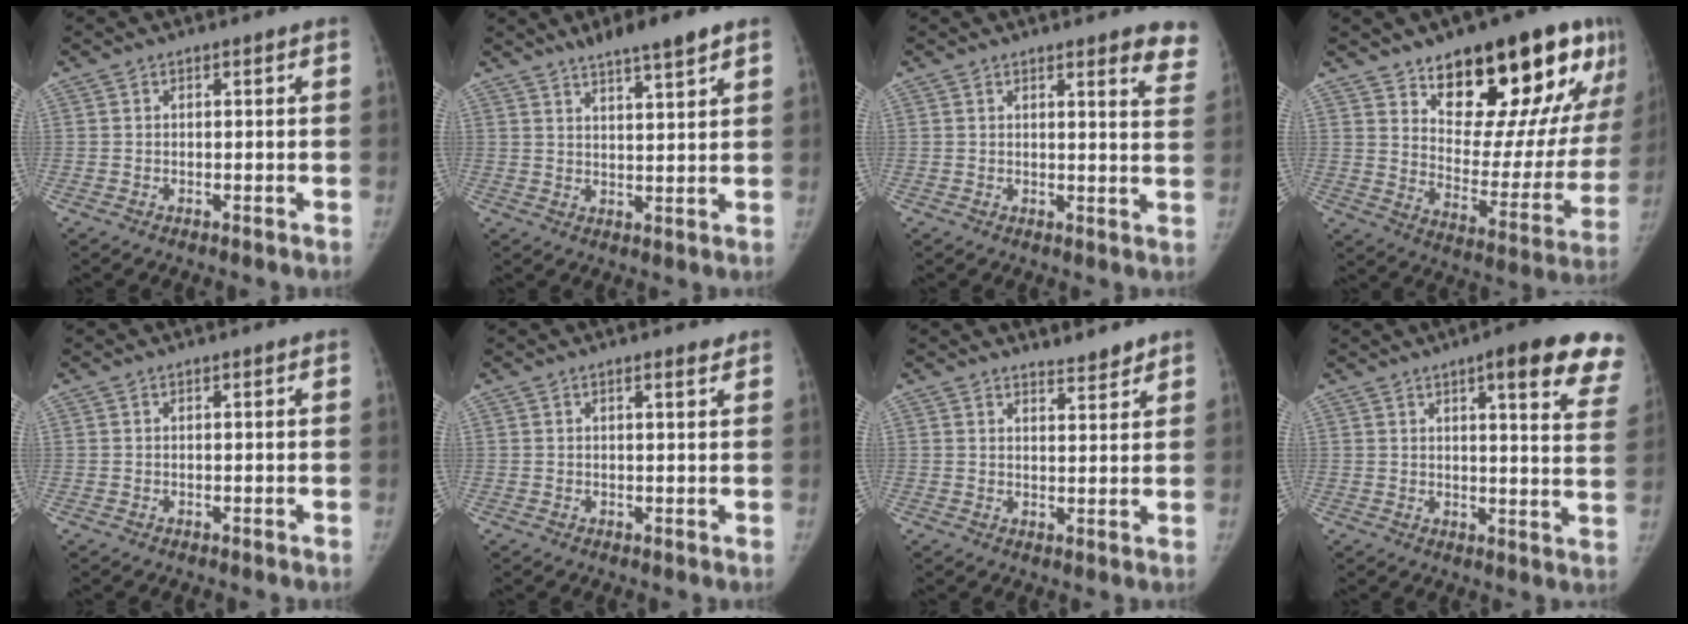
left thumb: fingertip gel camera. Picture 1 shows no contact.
{"total": 7.3, "force": [5.3, 0.9, 4.9], "torque": [-0.074, -0.021, 0.085]}
{"total": 7.6, "force": [6.2, 1.9, 4.0], "torque": [-0.016, -0.033, 0.051]}
{"total": 26.1, "force": [16.1, 11.2, 17.3], "torque": [-0.186, -0.070, 0.241]}
{"total": 0.0}
{"total": 1.5, "force": [1.1, 0.3, 1.0], "torque": [-0.013, -0.006, 0.015]}
{"total": 3.2, "force": [3.0, 0.8, 0.8], "torque": [0.002, -0.026, 0.045]}
{"total": 17.0, "force": [11.0, 3.7, 12.5], "torque": [-0.122, -0.037, 0.117]}